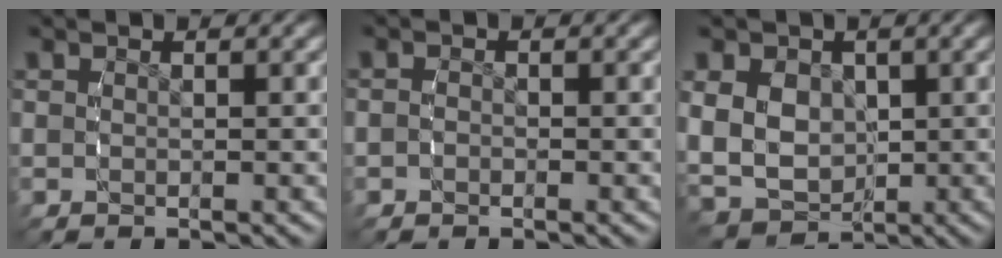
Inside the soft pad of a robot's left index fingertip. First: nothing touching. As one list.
[{"total": 0.7, "force": [-0.7, 0.1, 0.1], "torque": [-0.006, -0.008, -0.011]}, {"total": 8.7, "force": [-0.1, 7.5, 4.4], "torque": [-0.111, -0.043, 0.013]}]